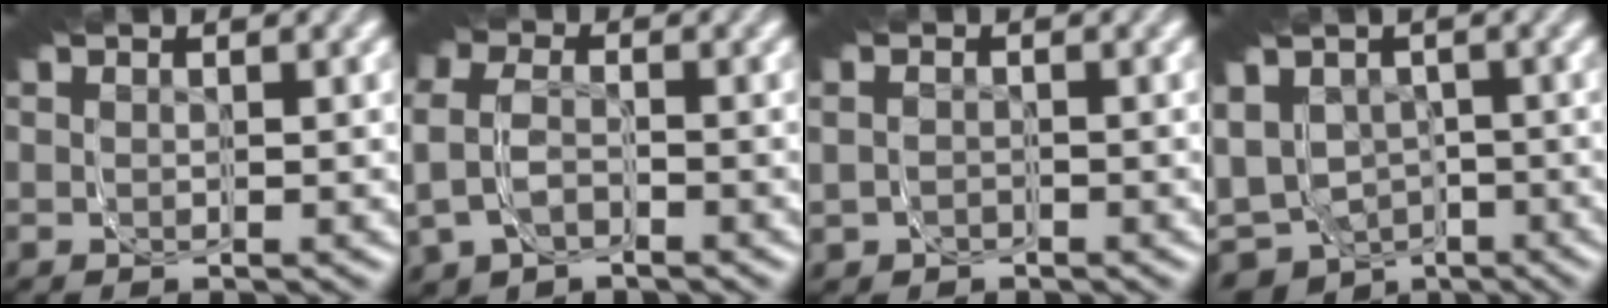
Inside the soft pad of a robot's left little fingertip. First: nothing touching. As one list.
[{"total": 5.3, "force": [-1.9, 4.3, 2.4], "torque": [-0.033, -0.007, -0.034]}, {"total": 3.1, "force": [-1.2, 2.6, 1.1], "torque": [-0.018, -0.013, -0.017]}, {"total": 11.4, "force": [-2.6, 9.6, 5.6], "torque": [-0.113, -0.035, -0.043]}]